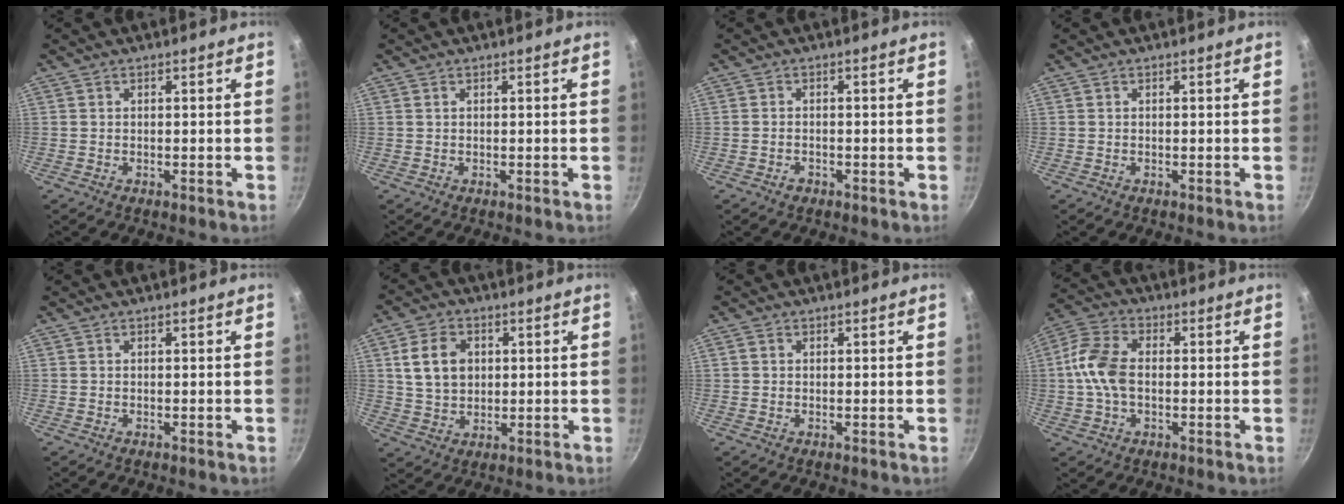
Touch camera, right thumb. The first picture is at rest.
{"total": 0.0}
{"total": 1.4, "force": [-0.8, 1.0, 0.6], "torque": [-0.012, 0.007, -0.014]}
{"total": 0.0}
{"total": 0.0}
{"total": 8.9, "force": [1.8, 6.9, 5.3], "torque": [-0.077, 0.003, 0.033]}
{"total": 1.0, "force": [0.2, 0.9, 0.4], "torque": [-0.006, 0.004, 0.001]}
{"total": 9.7, "force": [-0.3, 6.2, 7.5], "torque": [-0.150, 0.025, -0.018]}